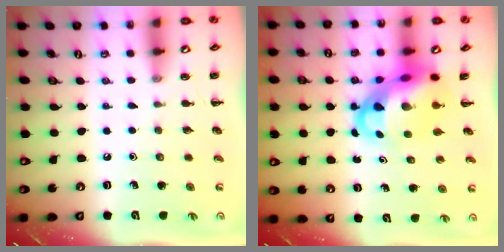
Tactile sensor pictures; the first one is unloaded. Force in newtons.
{"total": 9.3, "press": 9.0, "slide": 2.4}